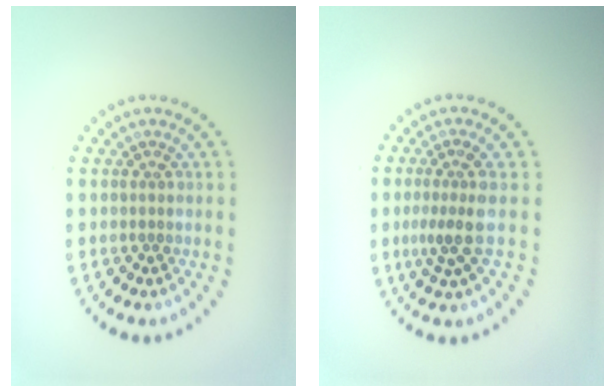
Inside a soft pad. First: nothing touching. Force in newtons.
{"total": 2.9, "press": 2.1, "slide": 2.0}